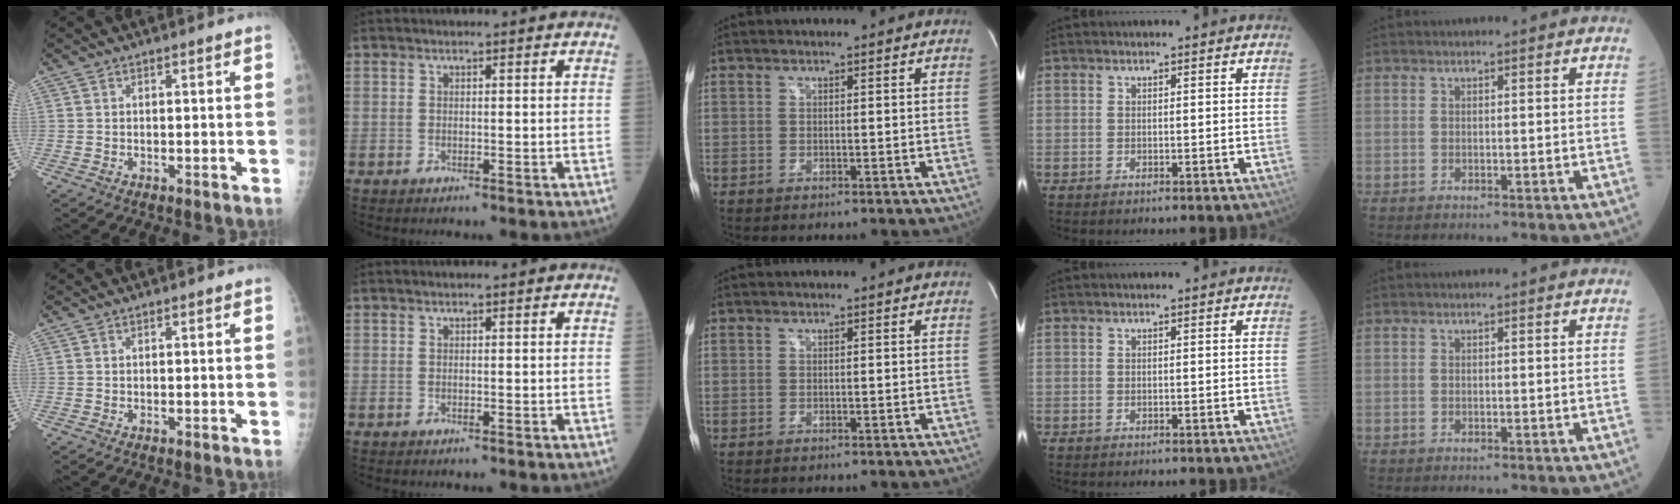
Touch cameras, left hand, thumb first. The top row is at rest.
{}